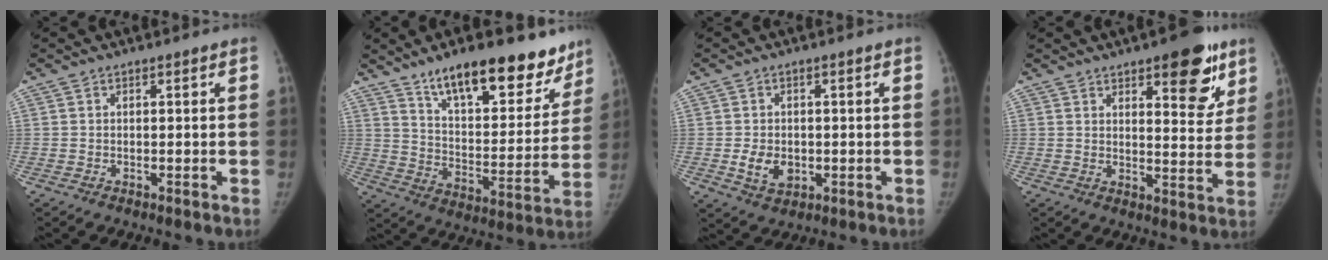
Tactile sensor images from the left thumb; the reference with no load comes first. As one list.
[{"total": 22.0, "force": [15.7, 8.5, 12.9], "torque": [-0.130, -0.078, 0.242]}, {"total": 5.0, "force": [-0.8, 3.7, 3.2], "torque": [-0.044, -0.003, -0.004]}, {"total": 12.5, "force": [7.1, 4.8, 9.0], "torque": [-0.074, -0.036, 0.094]}]